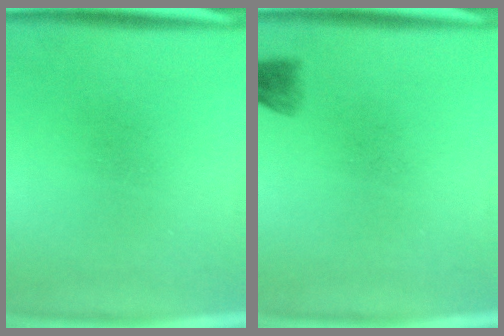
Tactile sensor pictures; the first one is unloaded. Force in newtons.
{"total": 2.2}